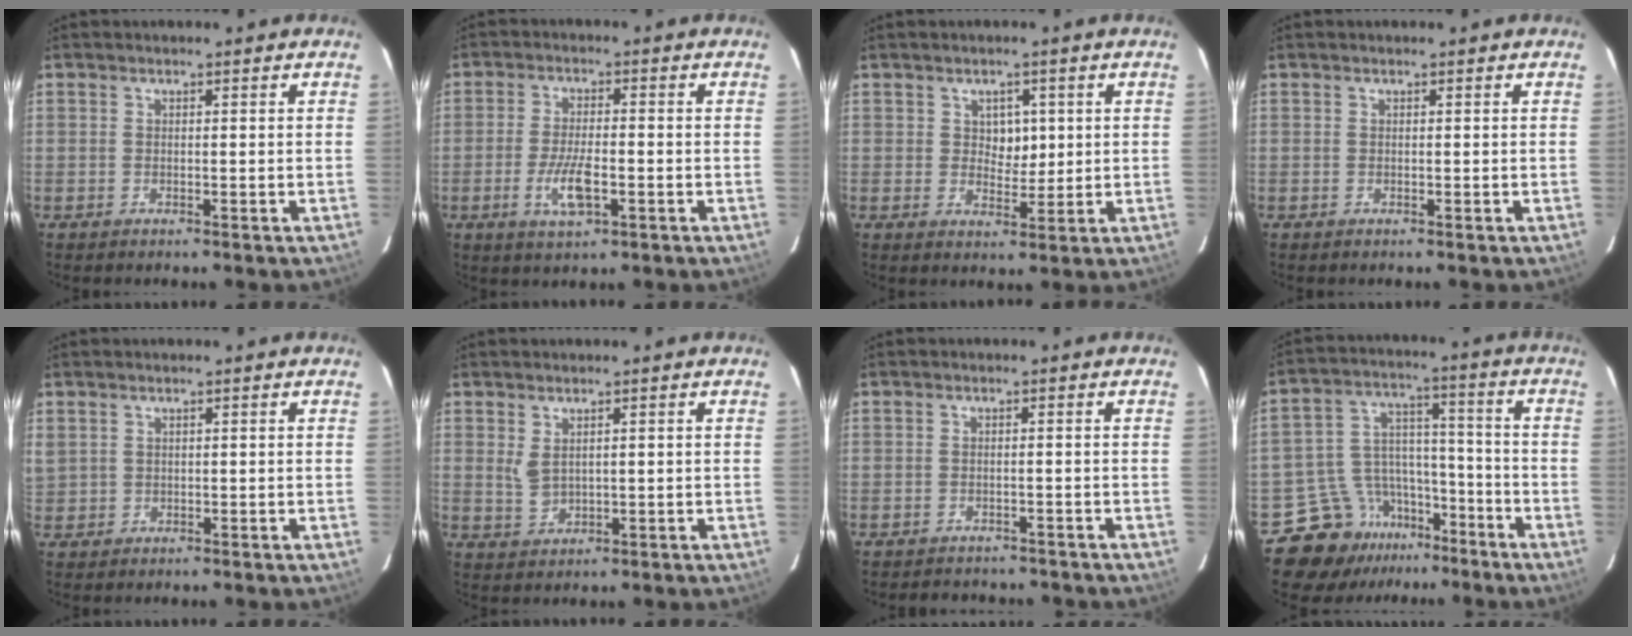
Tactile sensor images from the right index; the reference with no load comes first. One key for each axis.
{"total": 6.1, "fx": -2.0, "fy": 1.6, "fz": 5.5, "tx": -0.109, "ty": -0.007, "tz": -0.034}
{"total": 3.6, "fx": 1.0, "fy": 2.5, "fz": 2.4, "tx": -0.028, "ty": 0.001, "tz": 0.019}
{"total": 0.0}
{"total": 2.4, "fx": 1.0, "fy": 2.0, "fz": 0.9, "tx": -0.039, "ty": 0.016, "tz": 0.031}
{"total": 2.6, "fx": 0.8, "fy": 1.4, "fz": 2.1, "tx": -0.046, "ty": -0.003, "tz": 0.024}
{"total": 5.4, "fx": -5.0, "fy": 2.0, "fz": 0.7, "tx": -0.007, "ty": 0.000, "tz": -0.057}
{"total": 12.5, "fx": -9.0, "fy": 8.4, "fz": 2.2, "tx": -0.028, "ty": 0.078, "tz": -0.137}